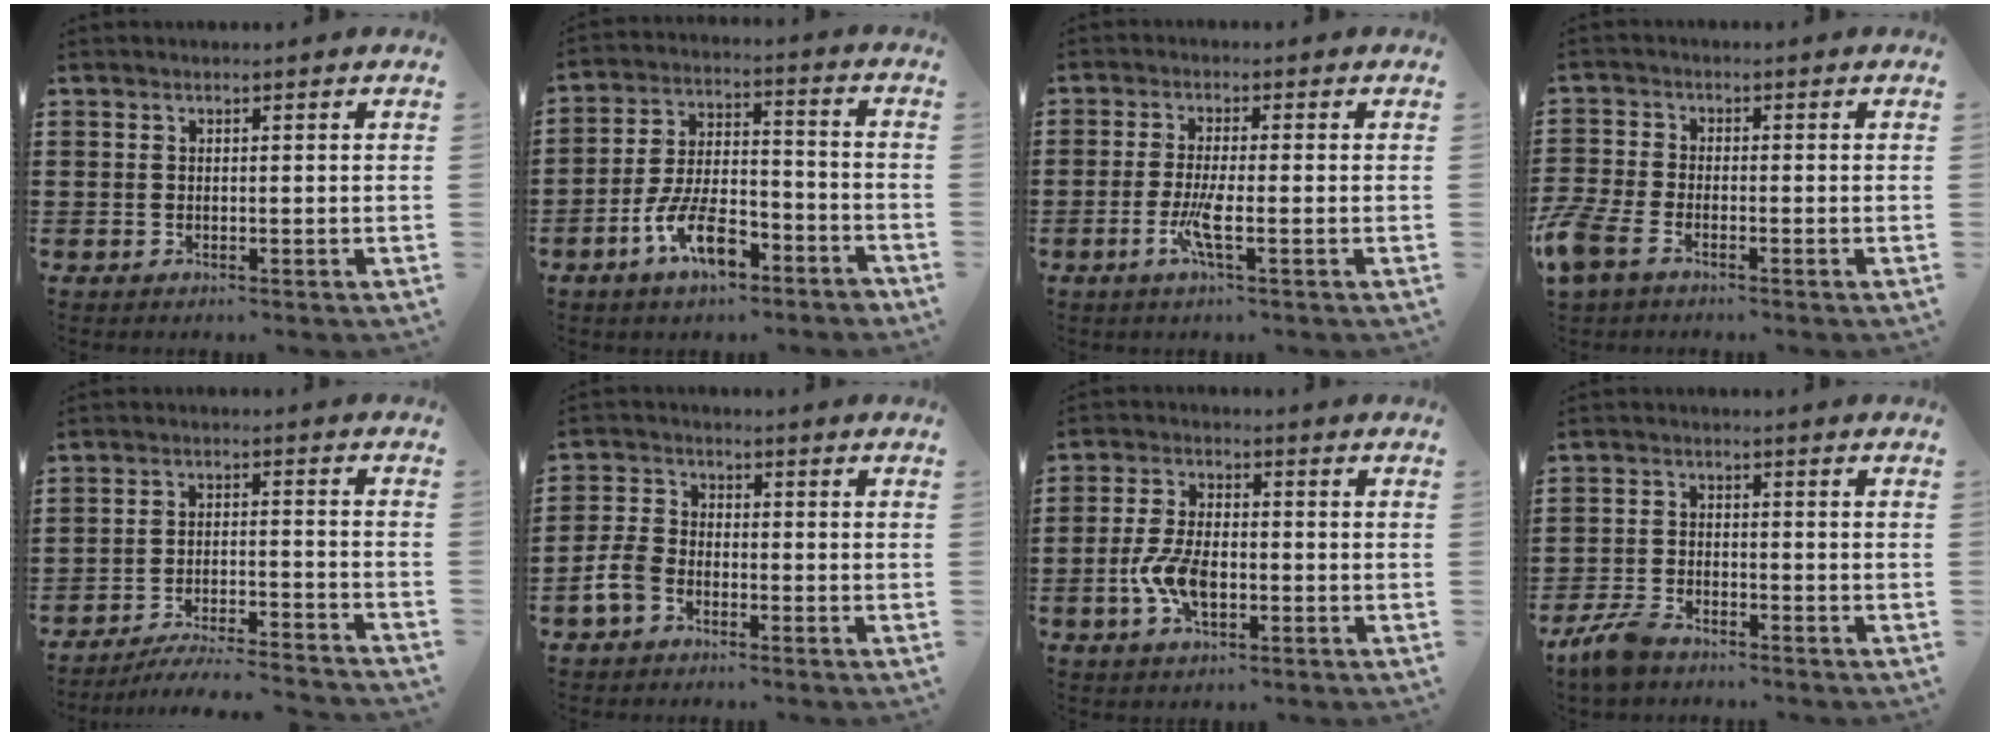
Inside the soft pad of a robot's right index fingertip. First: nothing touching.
{"total": 10.9, "force": [-6.1, 4.4, 7.9], "torque": [-0.163, 0.009, -0.111]}
{"total": 4.6, "force": [-1.6, 0.5, 4.2], "torque": [-0.092, -0.011, -0.034]}
{"total": 3.8, "force": [-2.9, 1.3, 2.0], "torque": [-0.068, -0.009, -0.065]}
{"total": 5.9, "force": [-5.6, -0.2, 1.9], "torque": [-0.039, -0.011, -0.108]}
{"total": 4.6, "force": [-2.6, 2.8, 2.5], "torque": [-0.074, 0.001, -0.057]}
{"total": 6.9, "force": [-1.8, 3.4, 5.7], "torque": [-0.132, -0.003, -0.037]}
{"total": 4.1, "force": [-3.4, 1.3, 1.9], "torque": [-0.053, 0.001, -0.069]}